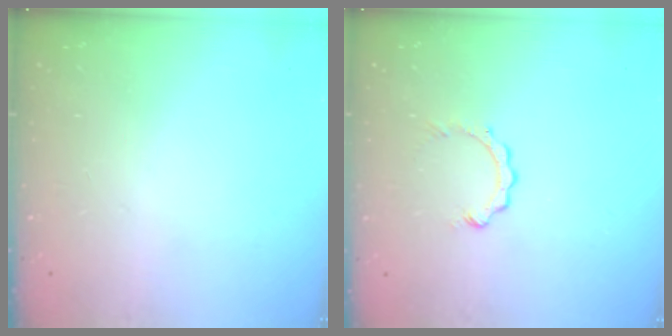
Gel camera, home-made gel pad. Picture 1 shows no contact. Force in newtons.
{"total": 2.5, "press": 2.5, "slide": 0.4}